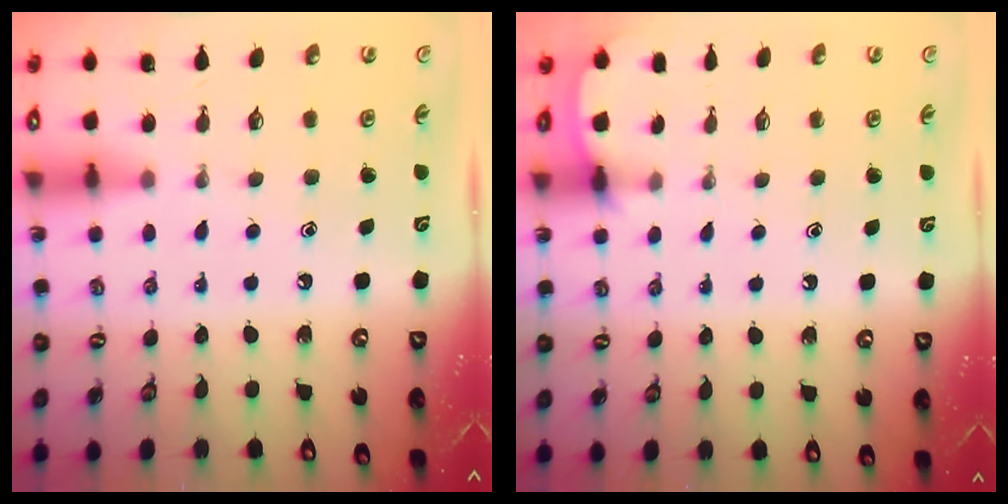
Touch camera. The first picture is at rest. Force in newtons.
{"total": 2.6, "press": 2.6, "slide": 0.3}